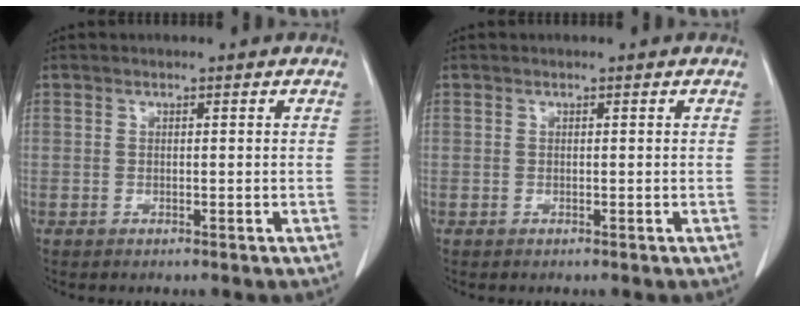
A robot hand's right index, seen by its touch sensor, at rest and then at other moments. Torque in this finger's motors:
{"motor_torque": [0.00, 0.00, 0.00, 0.00]}